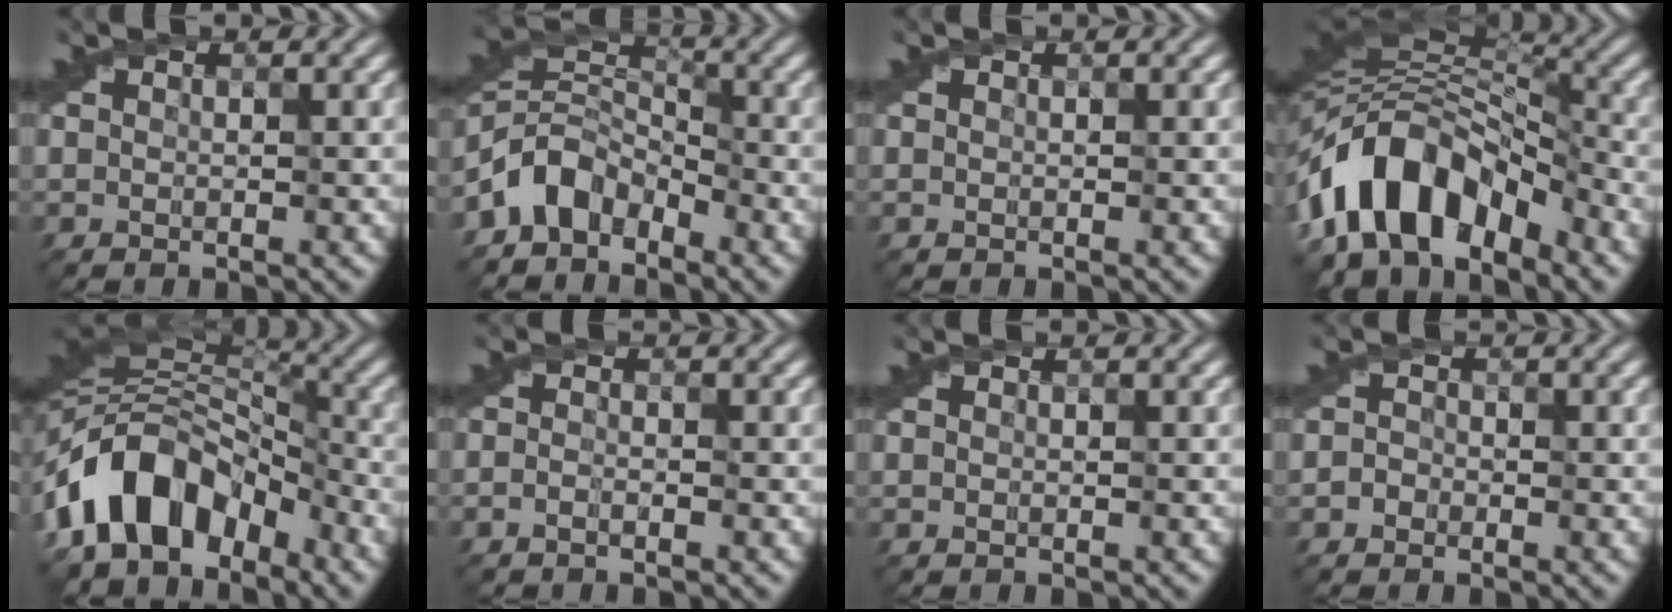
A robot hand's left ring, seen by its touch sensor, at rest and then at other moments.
{"total": 5.0, "force": [-4.0, 2.6, 1.5], "torque": [-0.020, 0.004, -0.091]}
{"total": 0.0}
{"total": 11.2, "force": [-6.2, 5.4, 7.6], "torque": [-0.120, 0.017, -0.120]}
{"total": 10.8, "force": [-5.7, 6.1, 6.8], "torque": [-0.103, 0.024, -0.120]}
{"total": 1.0, "force": [-0.9, 0.2, 0.3], "torque": [-0.004, -0.006, -0.027]}
{"total": 0.0}
{"total": 1.4, "force": [-0.5, 1.3, 0.4], "torque": [0.008, 0.003, -0.023]}